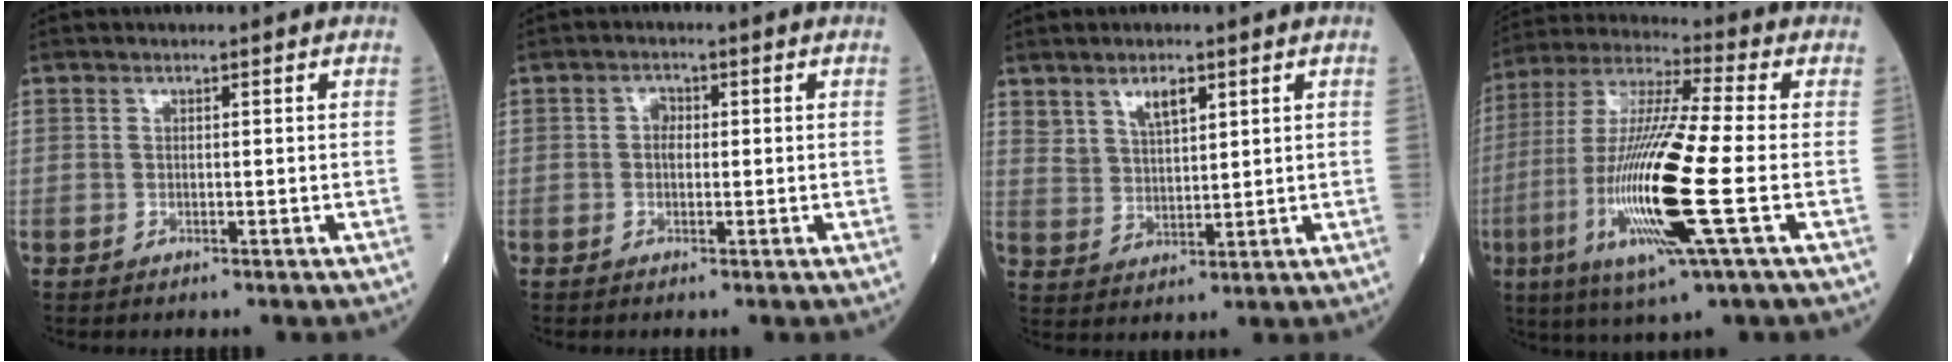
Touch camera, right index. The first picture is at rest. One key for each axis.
{"total": 1.6, "fx": 0.1, "fy": 1.2, "fz": 1.1, "tx": -0.017, "ty": 0.005, "tz": -0.001}
{"total": 4.7, "fx": 2.9, "fy": 1.9, "fz": 3.2, "tx": -0.064, "ty": 0.003, "tz": 0.059}
{"total": 19.0, "fx": -4.4, "fy": 0.7, "fz": 18.4, "tx": -0.390, "ty": -0.019, "tz": -0.088}